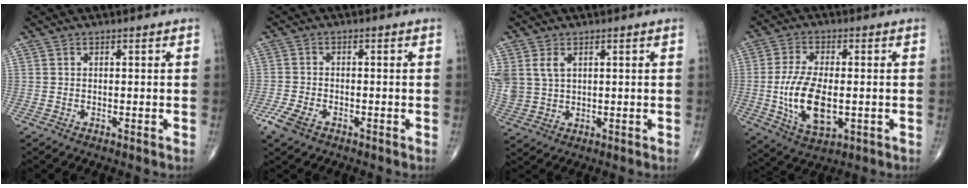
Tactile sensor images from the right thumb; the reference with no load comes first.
{"total": 4.3, "force": [-2.6, 2.2, 2.6], "torque": [-0.062, 0.003, -0.049]}
{"total": 6.8, "force": [2.3, 4.8, 4.2], "torque": [-0.095, 0.000, 0.060]}
{"total": 12.7, "force": [-1.6, 6.3, 10.9], "torque": [-0.210, -0.009, -0.023]}